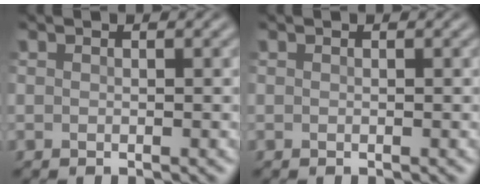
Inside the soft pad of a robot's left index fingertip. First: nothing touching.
{"total": 0.0}